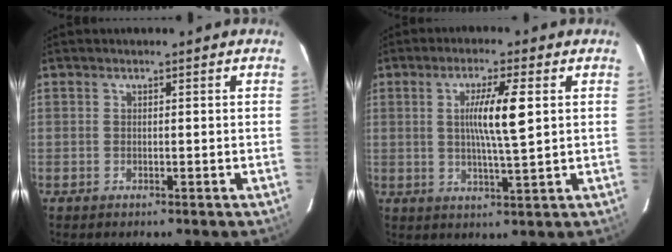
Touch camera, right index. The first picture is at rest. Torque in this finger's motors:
{"motor_torque": [0.63, 0.01, 0.34, 0.12]}